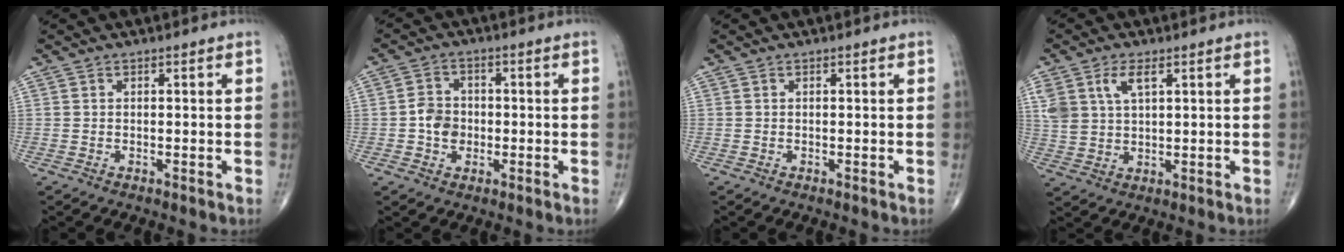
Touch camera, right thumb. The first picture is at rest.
{"total": 5.0, "force": [-0.8, 4.1, 2.7], "torque": [-0.032, 0.010, -0.019]}
{"total": 0.0}
{"total": 6.8, "force": [3.2, 3.5, 4.9], "torque": [-0.103, -0.005, 0.067]}